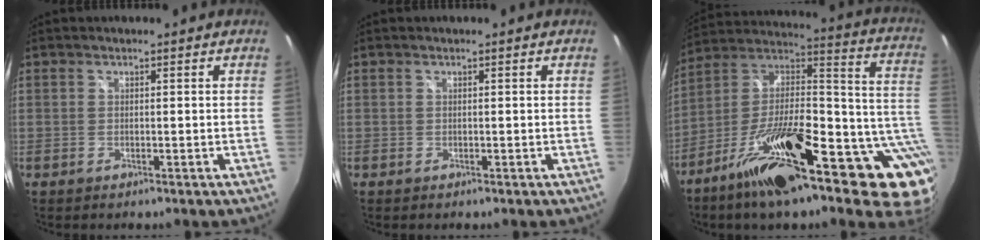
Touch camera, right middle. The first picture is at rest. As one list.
[{"total": 0.0}, {"total": 30.2, "force": [-12.2, 12.1, 24.9], "torque": [-0.354, 0.017, -0.196]}]